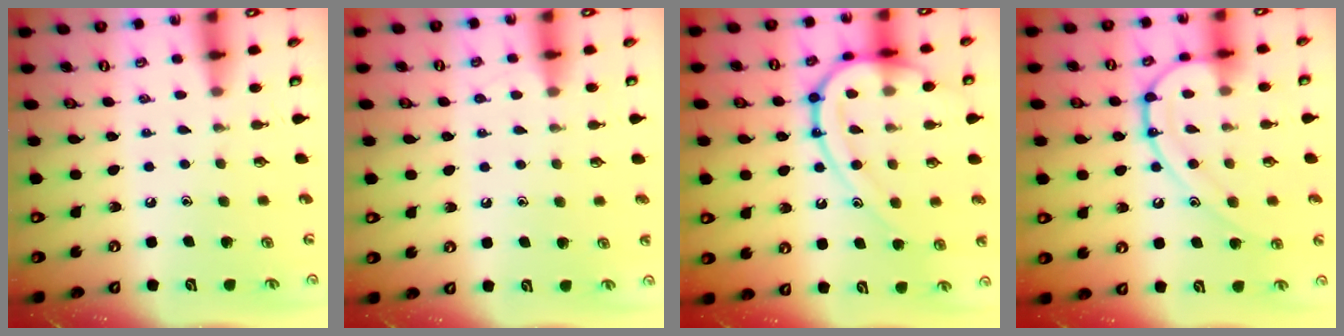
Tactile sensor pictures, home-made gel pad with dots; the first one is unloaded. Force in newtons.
{"total": 2.4, "press": 2.4, "slide": 0.3}
{"total": 15.8, "press": 15.7, "slide": 1.3}
{"total": 13.1, "press": 13.0, "slide": 1.4}